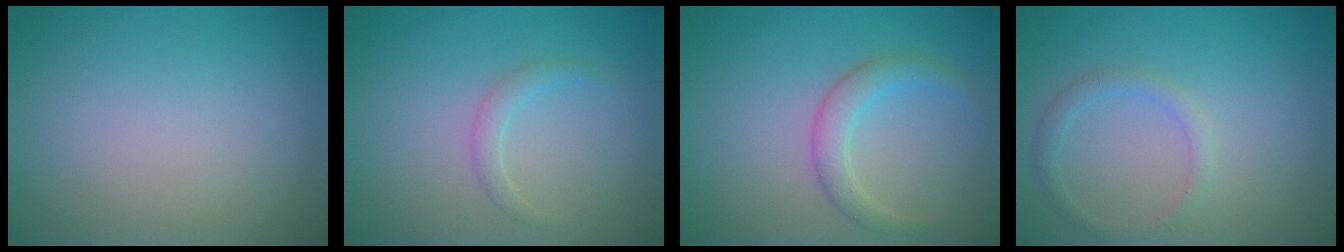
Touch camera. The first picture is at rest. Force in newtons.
{"total": 1.3, "press": 1.3, "slide": 0.2}
{"total": 2.6, "press": 2.6, "slide": 0.2}
{"total": 1.4, "press": 1.4, "slide": 0.2}